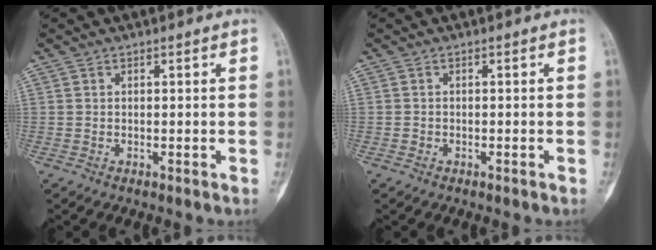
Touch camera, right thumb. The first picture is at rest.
{"total": 0.6, "force": [-0.4, 0.4, 0.2], "torque": [-0.003, 0.005, -0.006]}